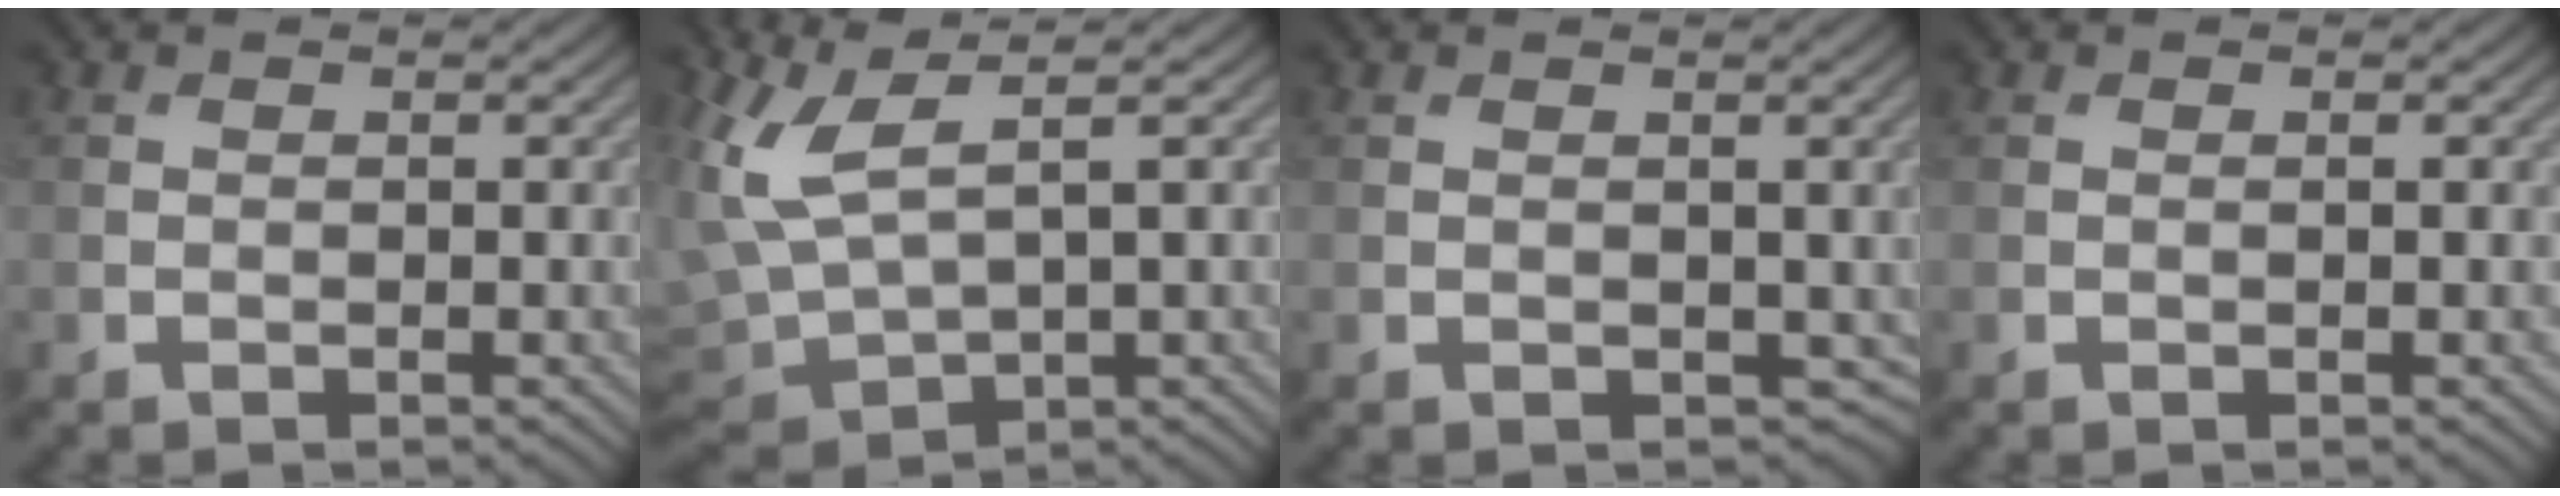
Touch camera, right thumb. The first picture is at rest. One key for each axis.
{"total": 7.5, "fx": 3.0, "fy": 2.6, "fz": 6.3, "tx": -0.168, "ty": 0.001, "tz": 0.061}
{"total": 2.3, "fx": 0.6, "fy": 1.8, "fz": 1.4, "tx": -0.025, "ty": -0.012, "tz": 0.016}
{"total": 0.0}